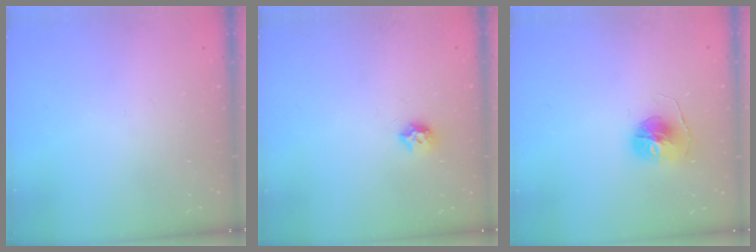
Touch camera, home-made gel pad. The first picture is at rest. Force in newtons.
{"total": 7.5, "press": 7.4, "slide": 0.6}
{"total": 7.7, "press": 7.6, "slide": 0.6}